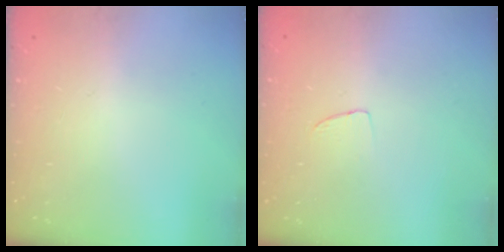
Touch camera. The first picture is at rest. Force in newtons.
{"total": 3.2, "press": 3.2, "slide": 0.2}